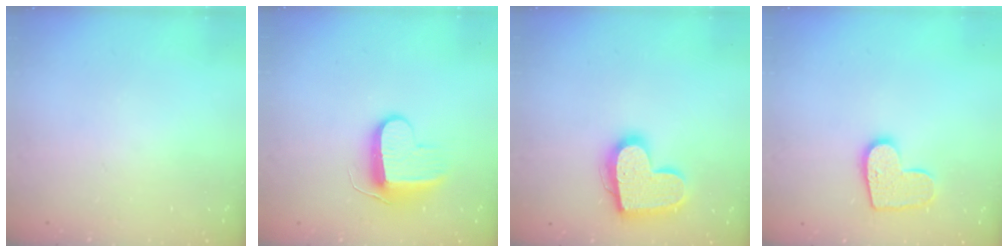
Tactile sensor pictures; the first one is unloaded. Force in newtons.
{"total": 9.3, "press": 9.3, "slide": 0.4}
{"total": 16.9, "press": 16.8, "slide": 1.2}
{"total": 11.6, "press": 11.5, "slide": 0.5}